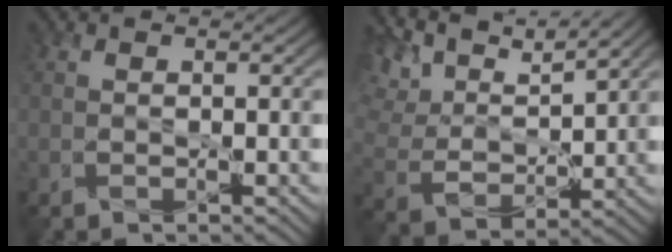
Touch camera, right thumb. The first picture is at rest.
{"total": 9.8, "force": [7.6, 3.1, 5.3], "torque": [-0.138, 0.009, 0.133]}